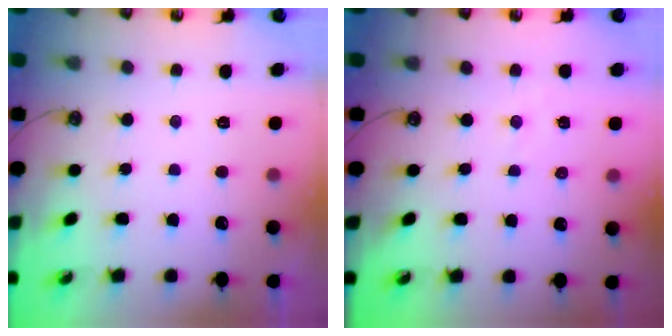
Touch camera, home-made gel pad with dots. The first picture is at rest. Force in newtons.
{"total": 2.6, "press": 2.6, "slide": 0.3}